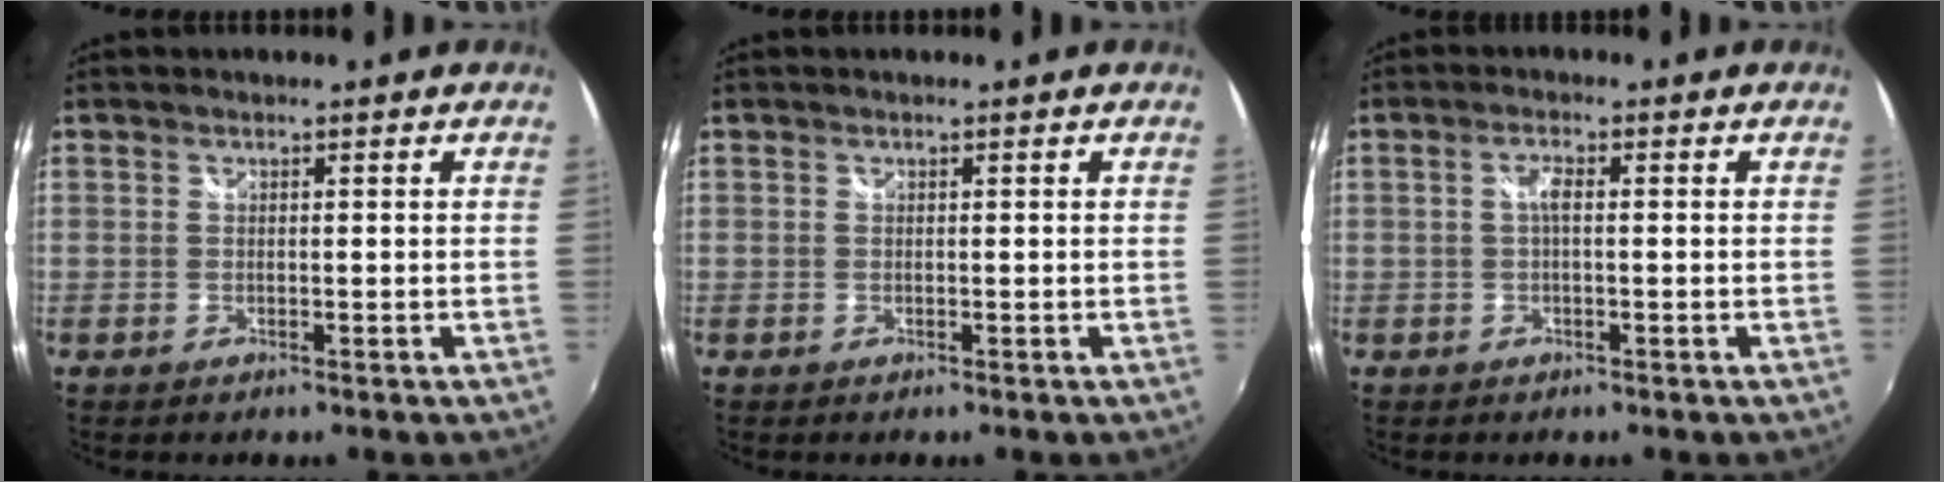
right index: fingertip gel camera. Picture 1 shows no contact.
{"total": 0.0}
{"total": 2.0, "force": [-0.1, 0.5, 1.9], "torque": [-0.037, 0.005, -0.003]}